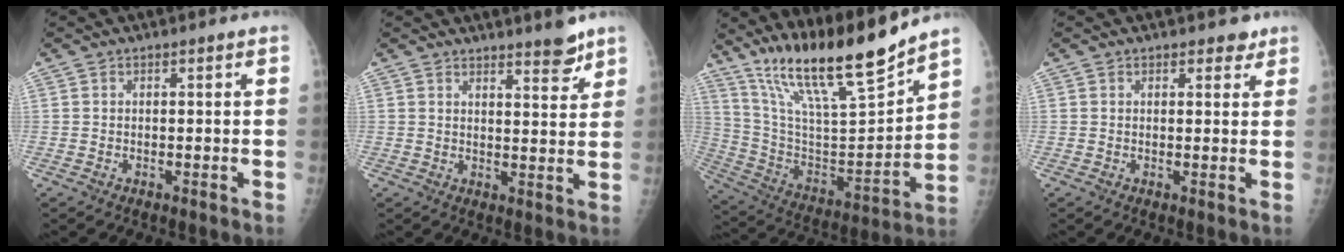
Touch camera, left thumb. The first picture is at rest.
{"total": 5.0, "force": [4.1, 1.0, 2.8], "torque": [-0.025, -0.033, 0.056]}
{"total": 21.6, "force": [17.6, 2.4, 12.4], "torque": [-0.190, -0.091, 0.316]}
{"total": 2.5, "force": [1.9, 1.4, 0.9], "torque": [0.009, -0.008, 0.019]}